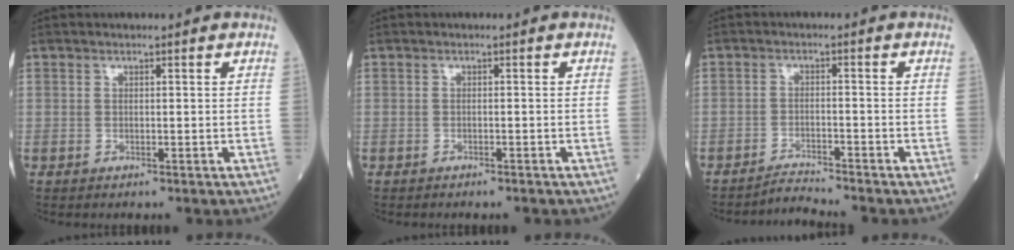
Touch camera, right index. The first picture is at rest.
{"total": 1.4, "force": [-1.3, 0.3, 0.5], "torque": [-0.009, -0.001, -0.016]}
{"total": 3.1, "force": [-2.9, -1.2, -0.5], "torque": [0.008, -0.014, -0.049]}